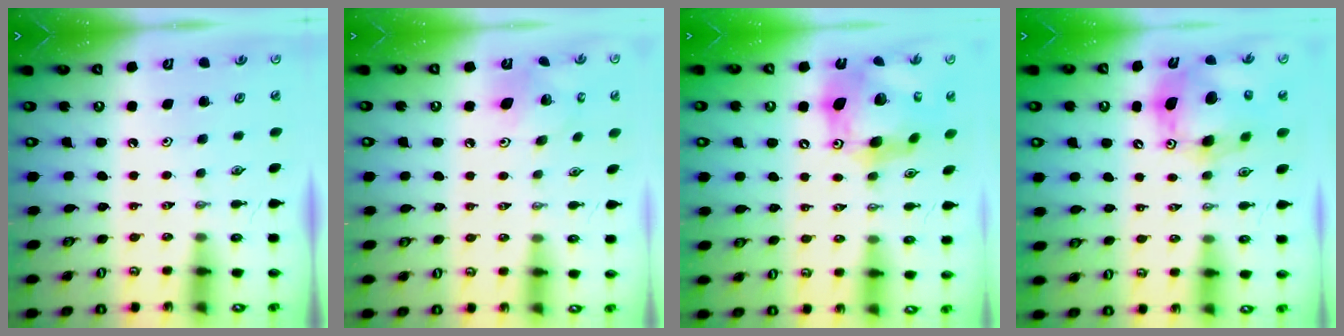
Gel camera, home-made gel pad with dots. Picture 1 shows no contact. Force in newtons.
{"total": 8.7, "press": 8.7, "slide": 0.6}
{"total": 18.7, "press": 18.6, "slide": 2.0}
{"total": 14.5, "press": 14.3, "slide": 2.5}